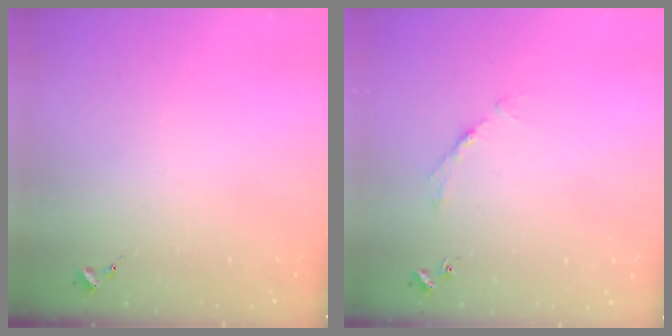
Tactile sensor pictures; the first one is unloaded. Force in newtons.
{"total": 2.7, "press": 2.7, "slide": 0.4}